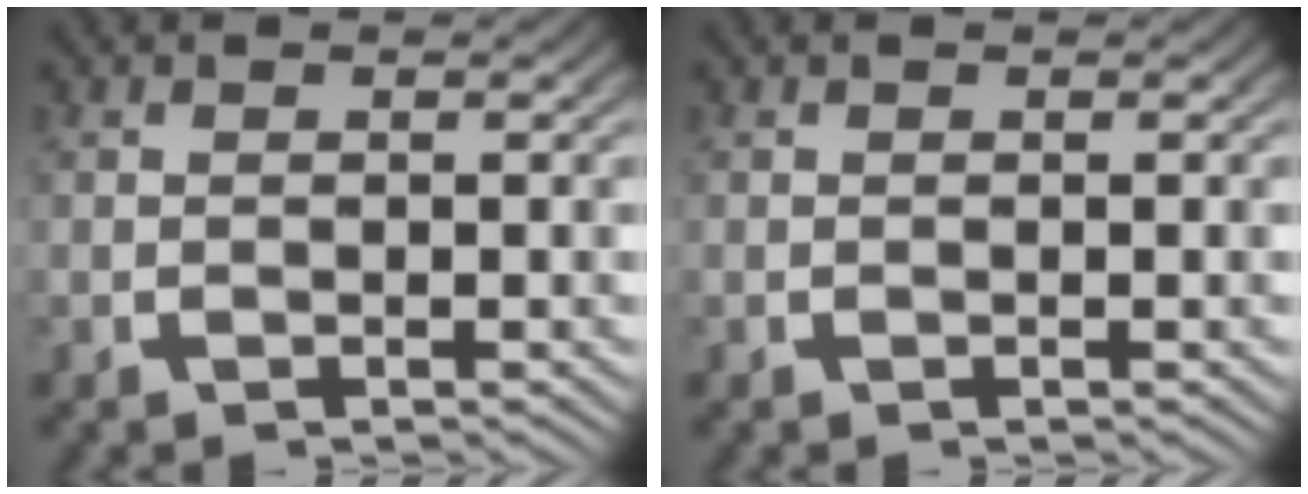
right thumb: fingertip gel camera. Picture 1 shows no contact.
{"total": 0.0}